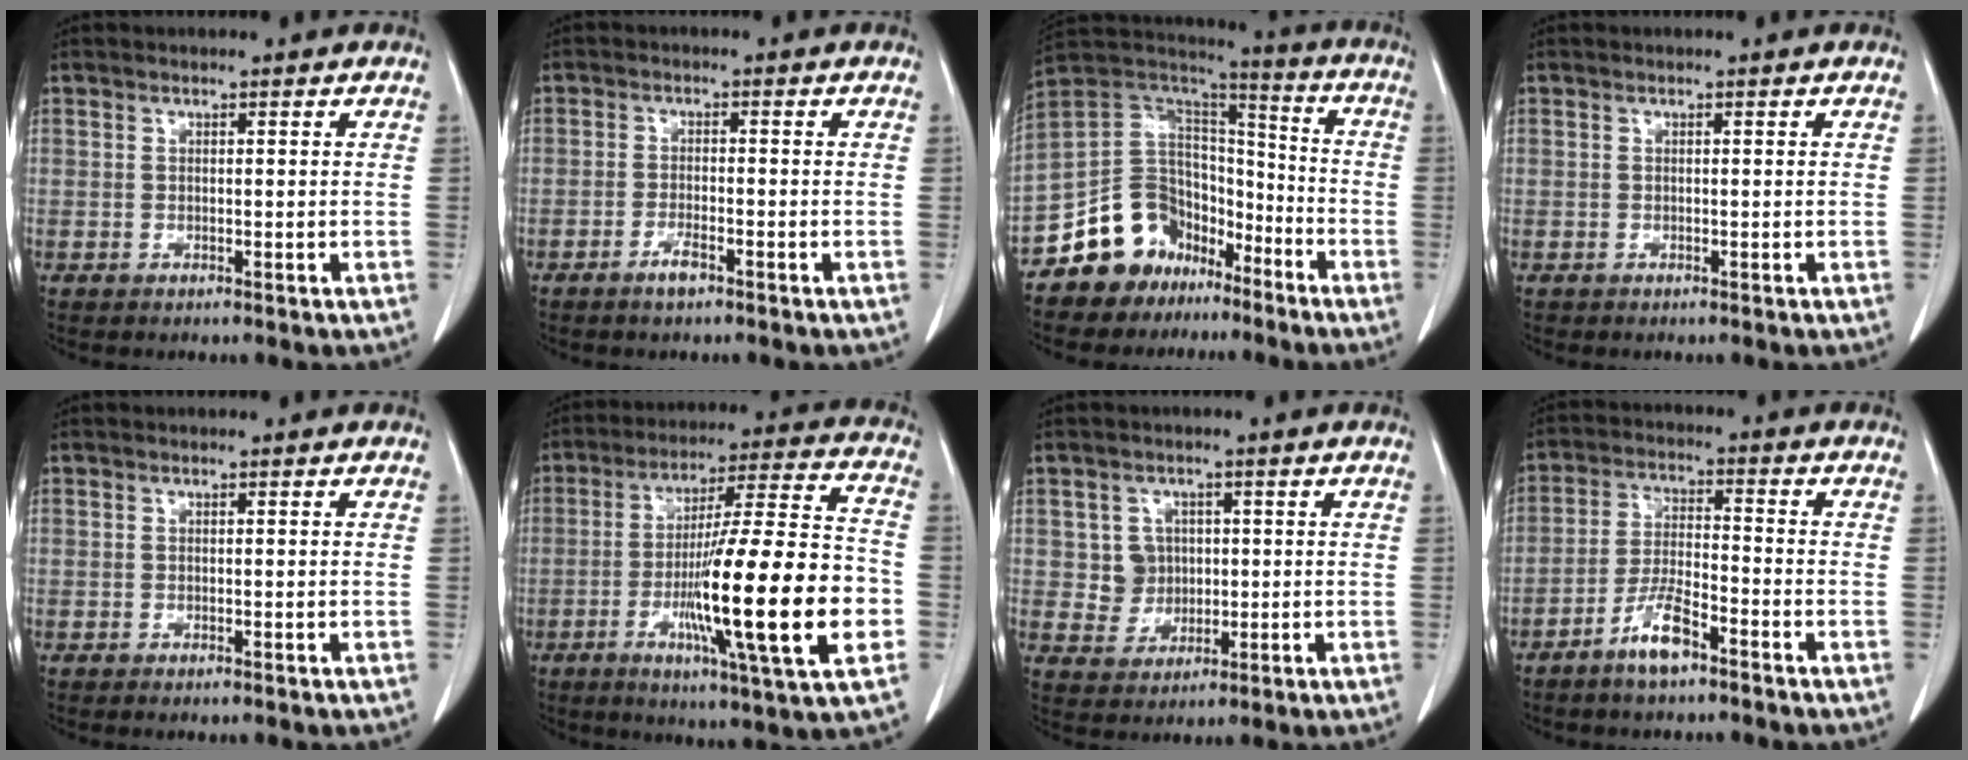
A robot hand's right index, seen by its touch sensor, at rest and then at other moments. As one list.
[{"total": 2.5, "force": [-1.7, 0.5, 1.7], "torque": [-0.030, 0.000, -0.030]}, {"total": 13.3, "force": [-8.7, 9.6, 3.0], "torque": [-0.051, 0.096, -0.148]}, {"total": 0.0}, {"total": 0.5, "force": [-0.3, 0.0, 0.4], "torque": [-0.010, -0.002, -0.005]}, {"total": 22.4, "force": [-5.5, 0.8, 21.7], "torque": [-0.338, -0.010, -0.088]}, {"total": 4.5, "force": [0.8, 4.3, 0.9], "torque": [-0.010, 0.011, 0.018]}, {"total": 6.4, "force": [-4.4, 1.2, 4.5], "torque": [-0.093, -0.002, -0.083]}]